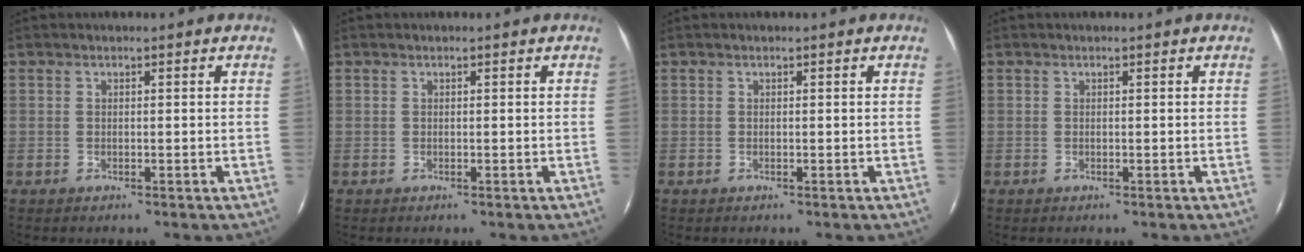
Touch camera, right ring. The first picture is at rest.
{"total": 0.0}
{"total": 0.0}
{"total": 0.0}